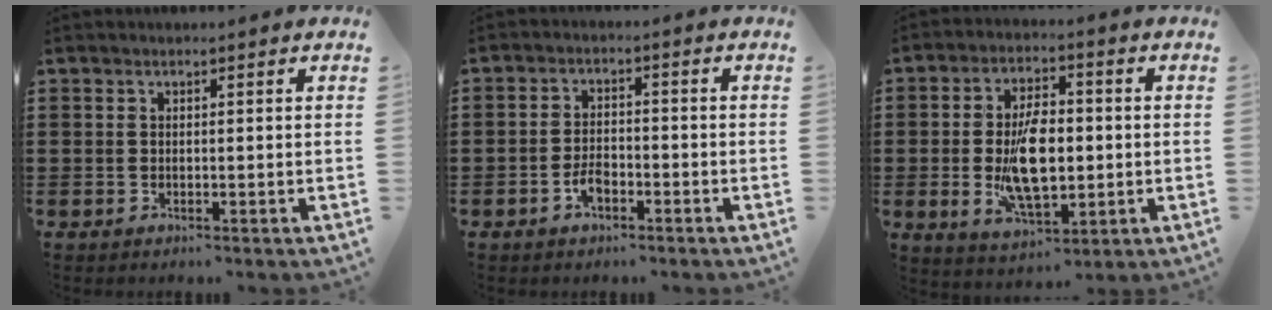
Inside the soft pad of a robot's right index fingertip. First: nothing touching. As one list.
[{"total": 3.1, "force": [-1.7, 1.6, 2.0], "torque": [-0.044, 0.001, -0.035]}, {"total": 10.4, "force": [-0.8, 5.2, 8.9], "torque": [-0.174, -0.005, -0.019]}]